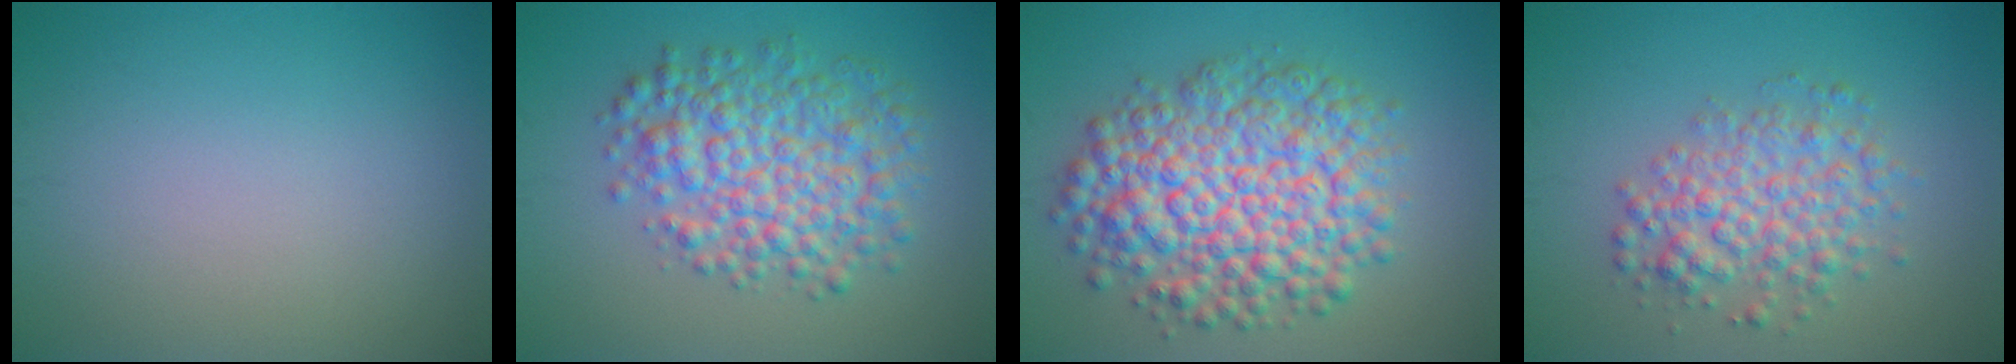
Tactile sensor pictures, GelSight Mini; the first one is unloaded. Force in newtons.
{"total": 6.7, "press": 6.7, "slide": 0.1}
{"total": 9.5, "press": 9.5, "slide": 0.3}
{"total": 4.5, "press": 4.5, "slide": 0.1}